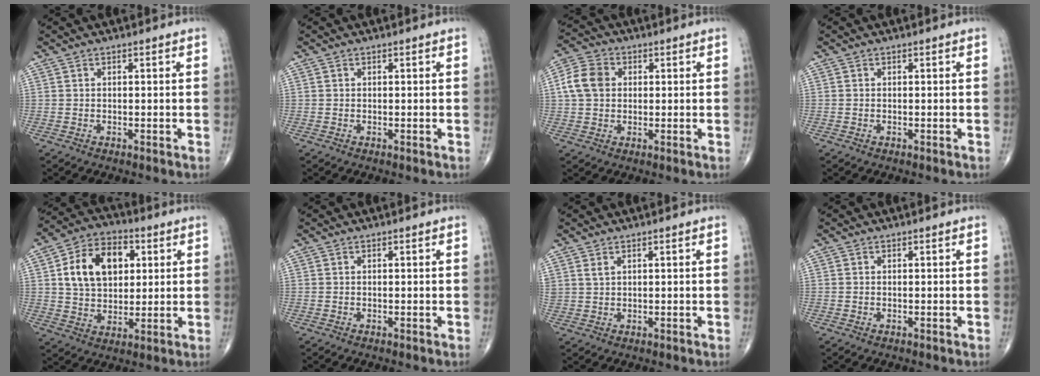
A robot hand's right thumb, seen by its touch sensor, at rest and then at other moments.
{"total": 0.0}
{"total": 7.2, "force": [1.0, 5.7, 4.3], "torque": [-0.079, 0.013, 0.012]}
{"total": 0.0}
{"total": 14.5, "force": [3.7, 9.8, 10.1], "torque": [-0.142, 0.004, 0.061]}
{"total": 0.0}
{"total": 1.5, "force": [1.0, 0.7, 0.9], "torque": [-0.015, -0.002, 0.026]}
{"total": 0.0}